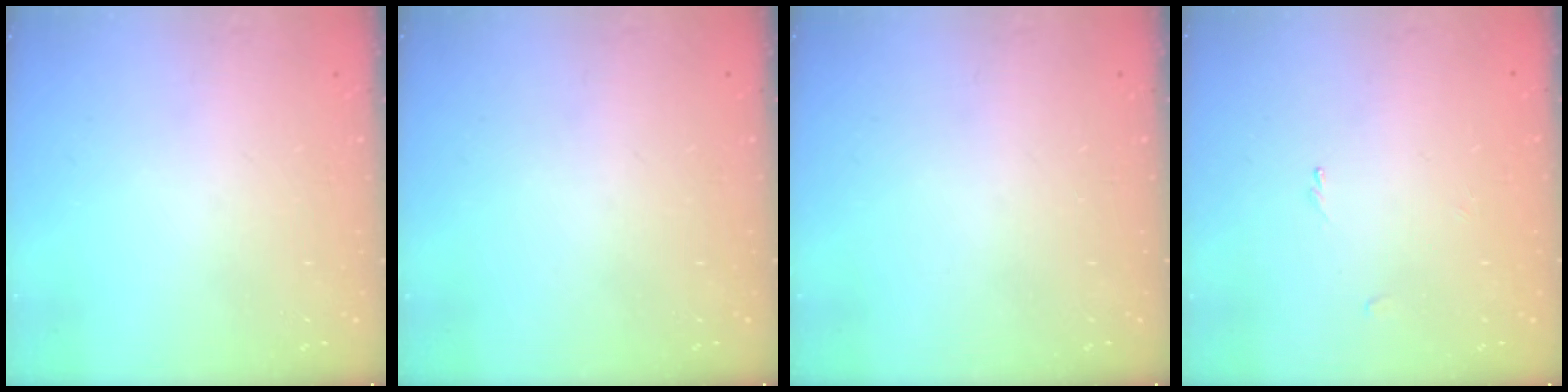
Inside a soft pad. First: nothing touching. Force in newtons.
{"total": 0.0}
{"total": 0.0}
{"total": 0.0}